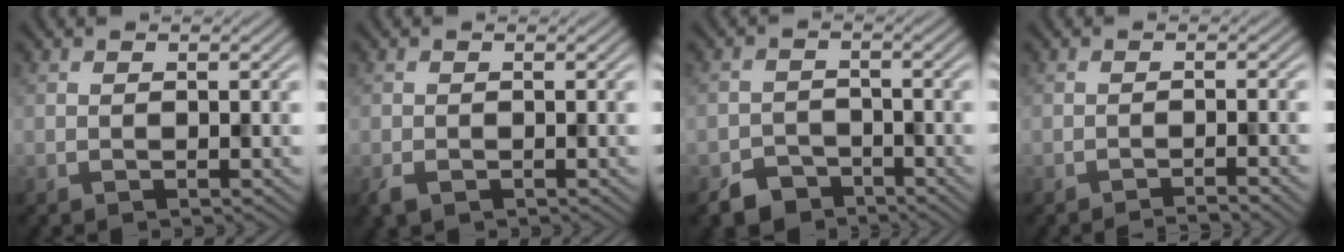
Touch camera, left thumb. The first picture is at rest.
{"total": 1.5, "force": [-0.7, 1.1, 0.8], "torque": [-0.024, -0.009, -0.016]}
{"total": 4.0, "force": [-3.1, 2.2, 1.1], "torque": [-0.015, -0.005, -0.060]}
{"total": 2.6, "force": [-1.9, 0.2, 1.7], "torque": [-0.015, 0.006, -0.035]}